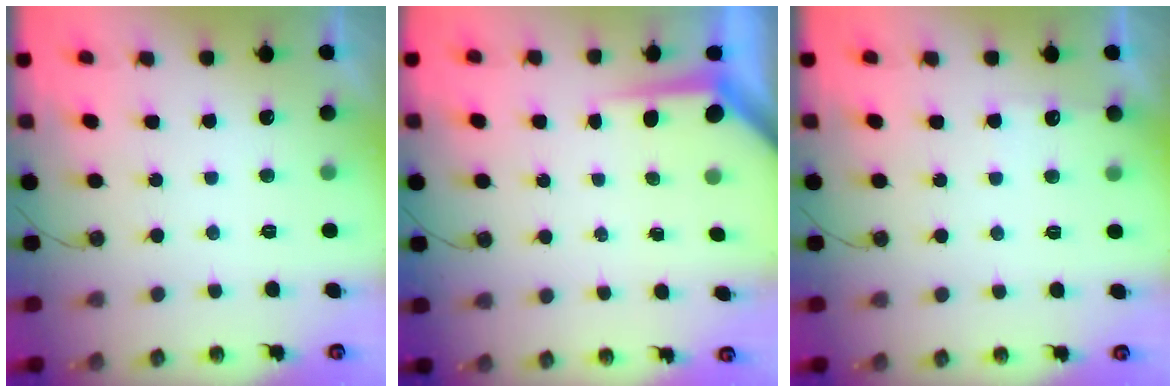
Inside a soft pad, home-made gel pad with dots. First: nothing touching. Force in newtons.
{"total": 5.1, "press": 5.0, "slide": 0.4}
{"total": 3.8, "press": 3.8, "slide": 0.5}